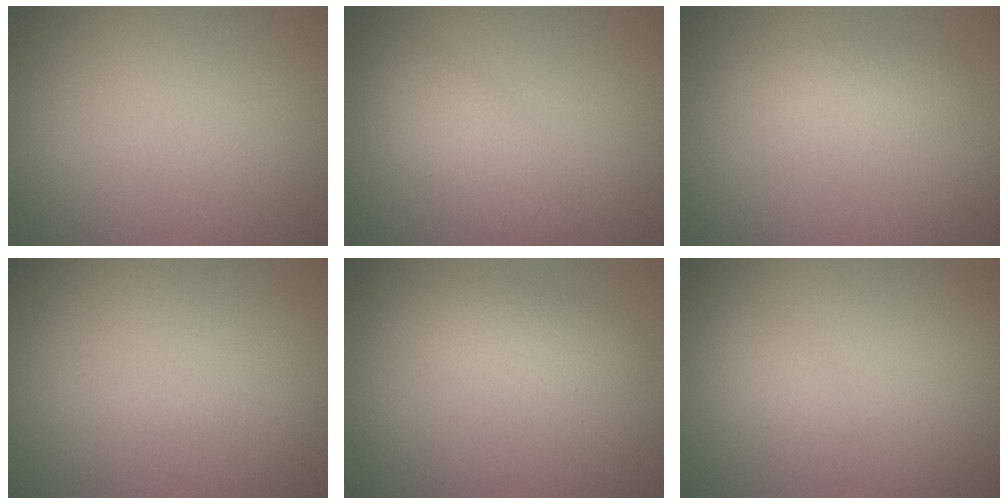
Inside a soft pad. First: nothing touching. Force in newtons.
{"total": 2.8, "press": 2.8, "slide": 0.2}
{"total": 2.3, "press": 2.3, "slide": 0.1}
{"total": 0.0}
{"total": 2.4, "press": 2.4, "slide": 0.1}
{"total": 1.3, "press": 1.3, "slide": 0.0}